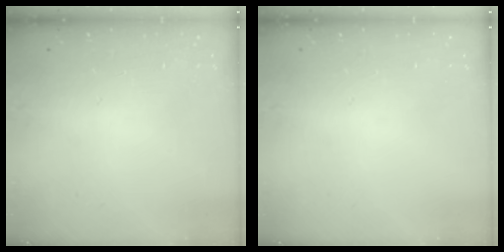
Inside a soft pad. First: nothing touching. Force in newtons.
{"total": 0.0}